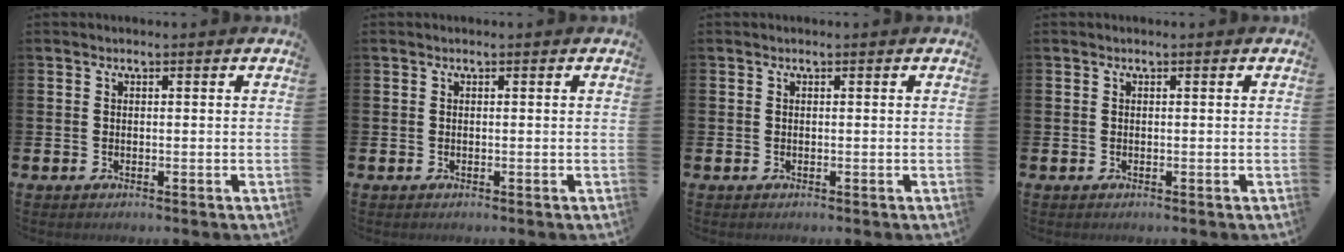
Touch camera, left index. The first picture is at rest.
{"total": 0.0}
{"total": 0.0}
{"total": 0.0}